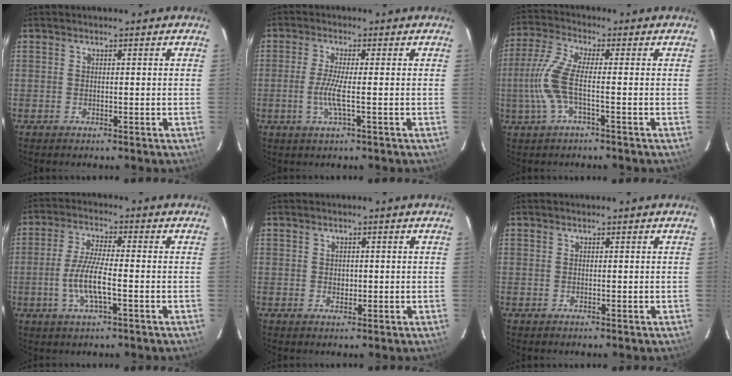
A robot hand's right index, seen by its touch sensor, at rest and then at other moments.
{"total": 4.5, "force": [-1.1, -0.1, 4.3], "torque": [-0.094, -0.008, -0.024]}
{"total": 8.0, "force": [-1.7, 1.5, 7.6], "torque": [-0.183, 0.000, -0.033]}
{"total": 7.7, "force": [-2.2, 1.6, 7.2], "torque": [-0.149, -0.003, -0.044]}
{"total": 1.4, "force": [0.0, 1.3, 0.7], "torque": [-0.010, 0.001, 0.000]}
{"total": 0.0}